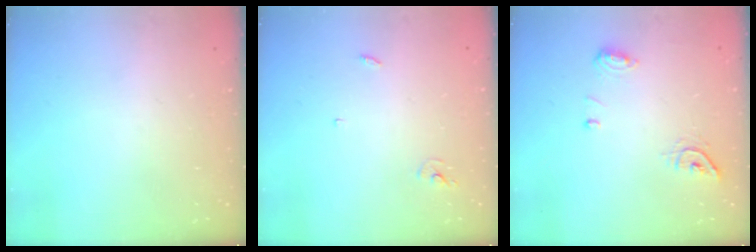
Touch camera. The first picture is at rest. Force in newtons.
{"total": 2.4, "press": 2.4, "slide": 0.2}
{"total": 7.9, "press": 7.8, "slide": 1.3}